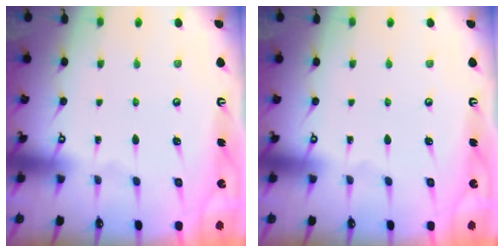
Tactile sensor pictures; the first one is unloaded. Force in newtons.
{"total": 0.0}